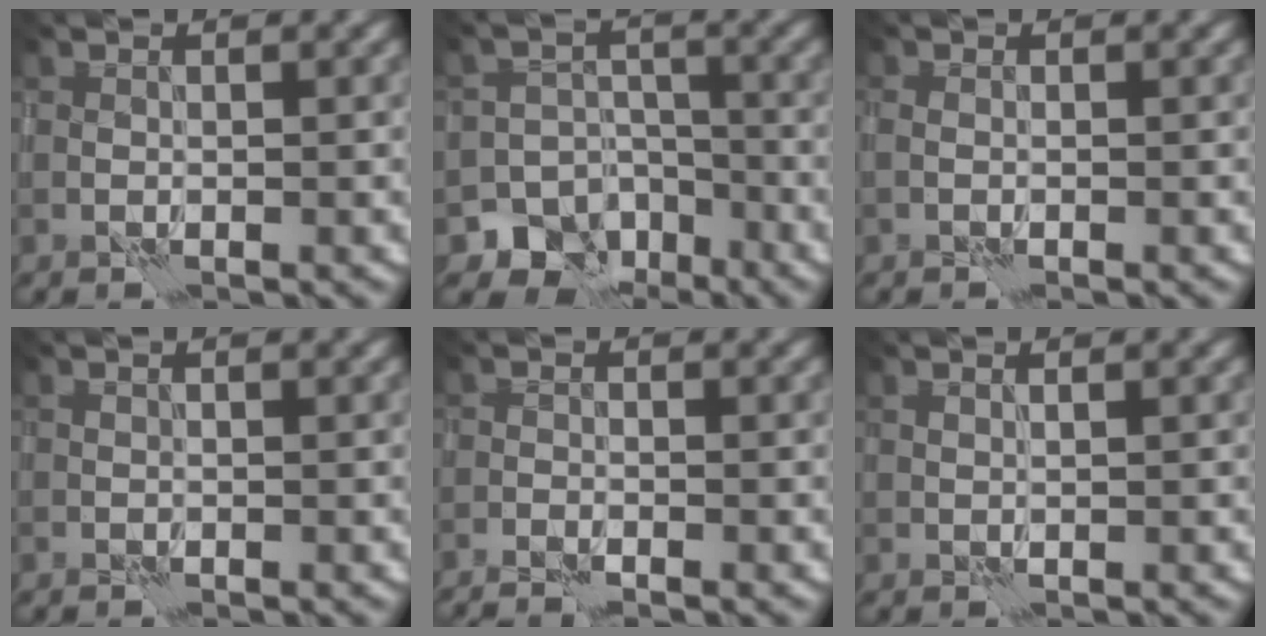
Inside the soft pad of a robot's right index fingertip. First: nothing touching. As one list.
[{"total": 7.2, "force": [-4.8, 5.3, 0.8], "torque": [0.019, -0.010, -0.081]}, {"total": 0.8, "force": [-0.4, 0.6, 0.3], "torque": [-0.005, 0.002, -0.011]}, {"total": 0.0}, {"total": 2.0, "force": [-1.8, 0.2, 0.8], "torque": [-0.022, -0.004, -0.034]}, {"total": 0.5, "force": [0.5, 0.0, 0.1], "torque": [0.002, 0.000, 0.007]}]